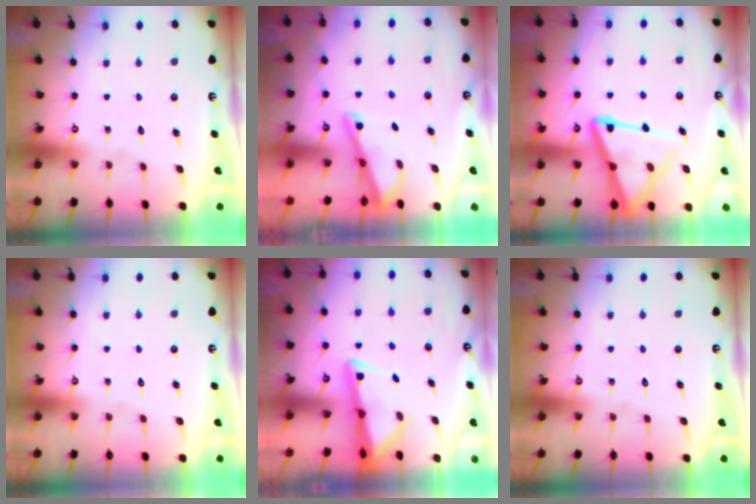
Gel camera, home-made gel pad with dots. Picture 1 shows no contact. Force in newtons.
{"total": 2.9, "press": 2.9, "slide": 0.2}
{"total": 15.9, "press": 15.8, "slide": 1.7}
{"total": 0.0}
{"total": 2.8, "press": 2.8, "slide": 0.4}
{"total": 0.0}